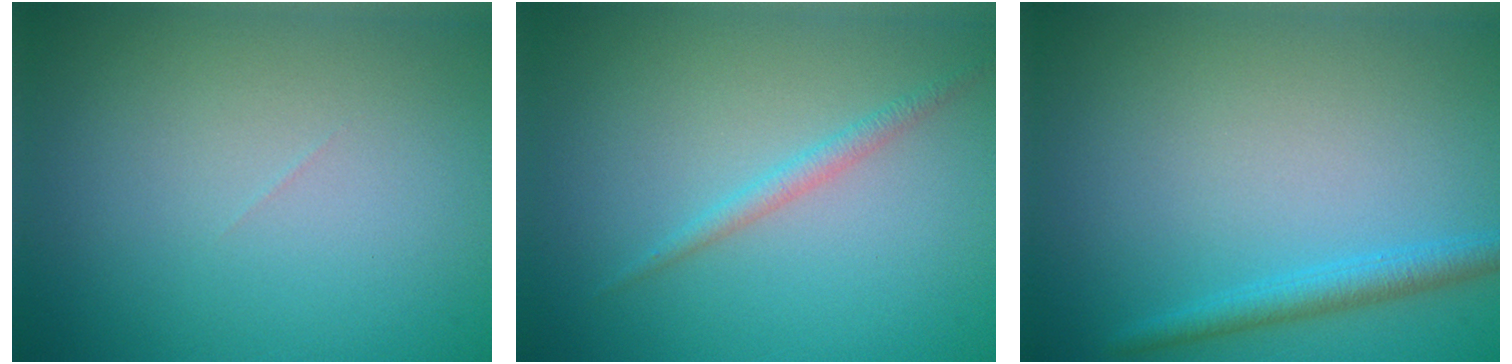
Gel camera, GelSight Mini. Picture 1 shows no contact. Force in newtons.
{"total": 1.3, "press": 1.3, "slide": 0.0}
{"total": 2.2, "press": 2.2, "slide": 0.1}